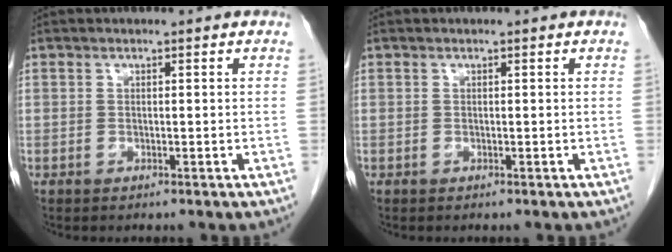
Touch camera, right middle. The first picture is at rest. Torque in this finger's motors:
{"motor_torque": [0.00, 0.00, 0.00, -0.01]}